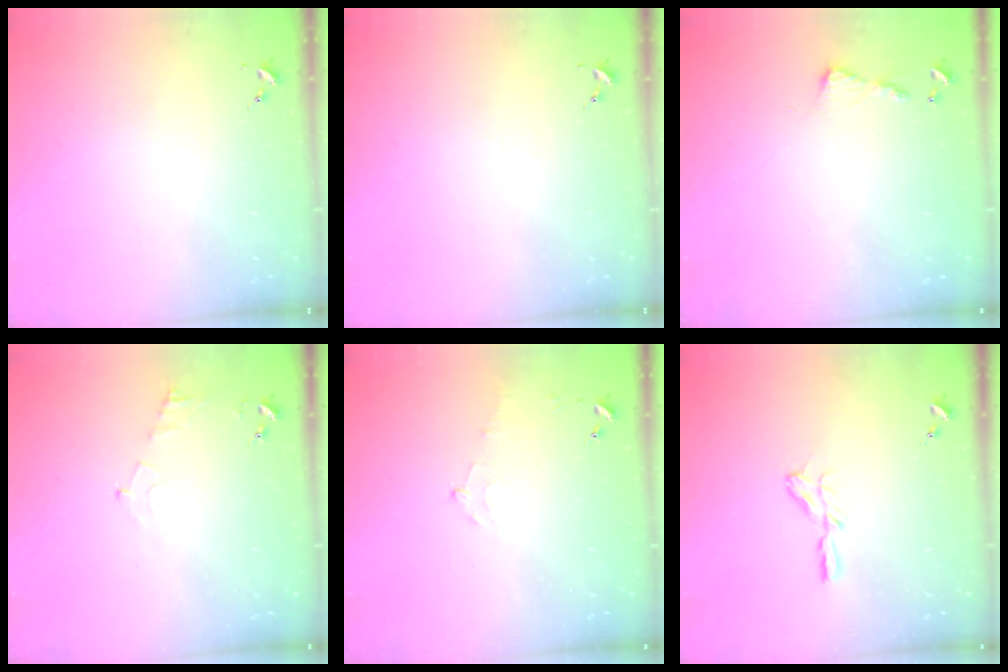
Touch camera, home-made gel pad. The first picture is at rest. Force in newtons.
{"total": 0.0}
{"total": 4.5, "press": 4.4, "slide": 0.5}
{"total": 4.5, "press": 4.4, "slide": 0.6}
{"total": 4.7, "press": 4.5, "slide": 1.5}
{"total": 5.6, "press": 5.5, "slide": 0.6}